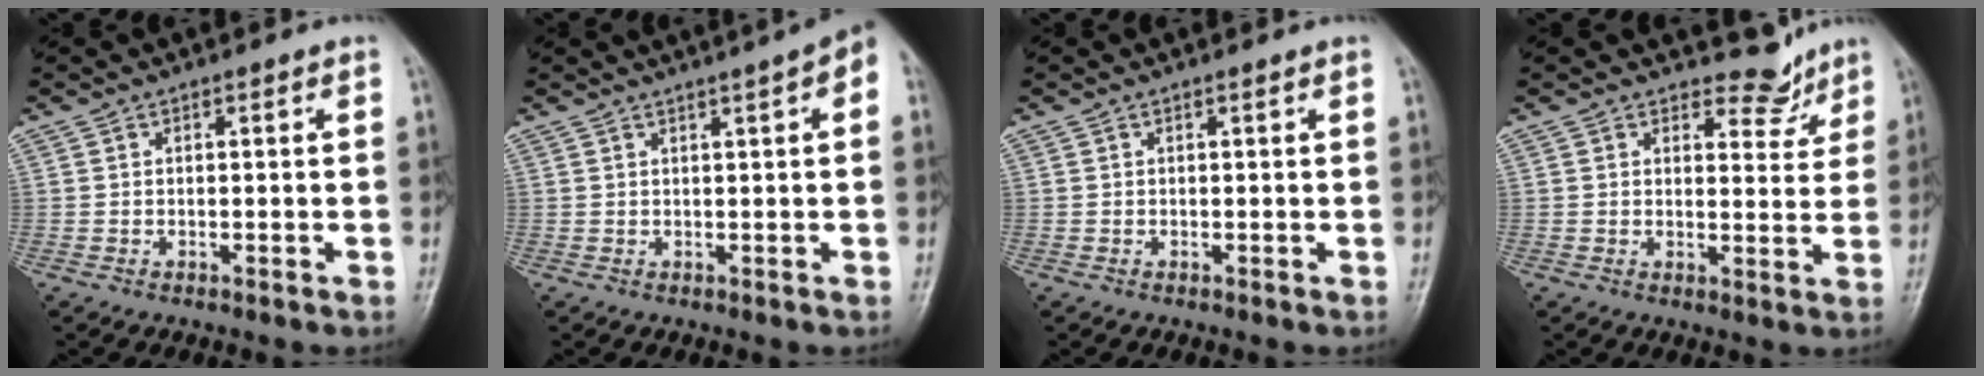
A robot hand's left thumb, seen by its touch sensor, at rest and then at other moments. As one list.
[{"total": 5.8, "force": [3.1, 0.9, 4.8], "torque": [-0.058, 0.022, 0.035]}, {"total": 0.0}, {"total": 4.8, "force": [4.2, 2.2, 0.5], "torque": [0.017, -0.039, 0.054]}]